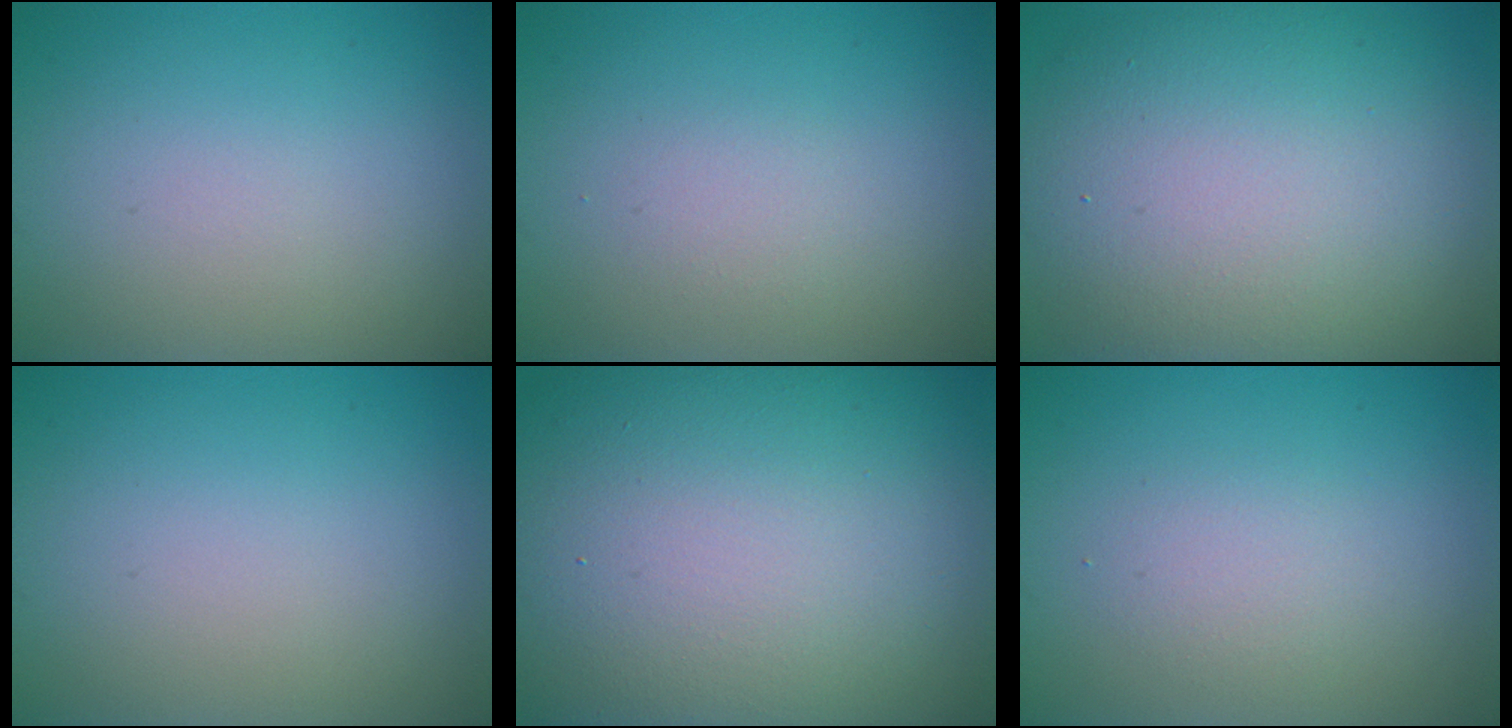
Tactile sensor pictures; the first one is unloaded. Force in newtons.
{"total": 1.1, "press": 1.1, "slide": 0.0}
{"total": 13.5, "press": 13.5, "slide": 0.3}
{"total": 0.0}
{"total": 21.0, "press": 21.0, "slide": 0.8}
{"total": 1.6, "press": 1.6, "slide": 0.1}